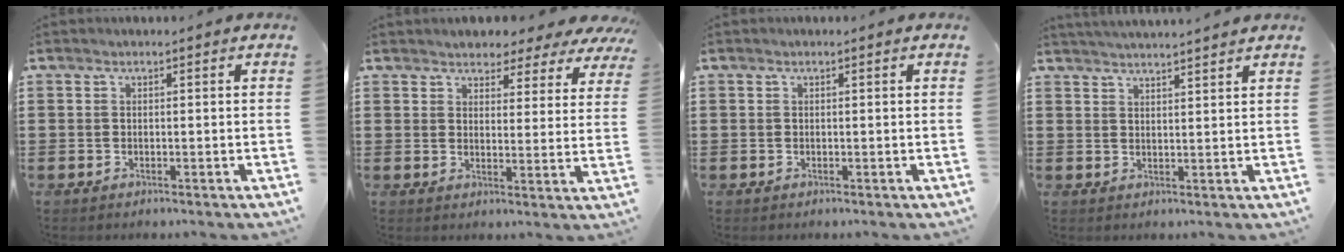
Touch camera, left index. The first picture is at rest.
{"total": 3.7, "force": [3.5, 1.0, 0.2], "torque": [-0.017, -0.020, 0.059]}
{"total": 0.0}
{"total": 2.6, "force": [2.5, -0.6, 0.1], "torque": [-0.009, -0.009, 0.047]}